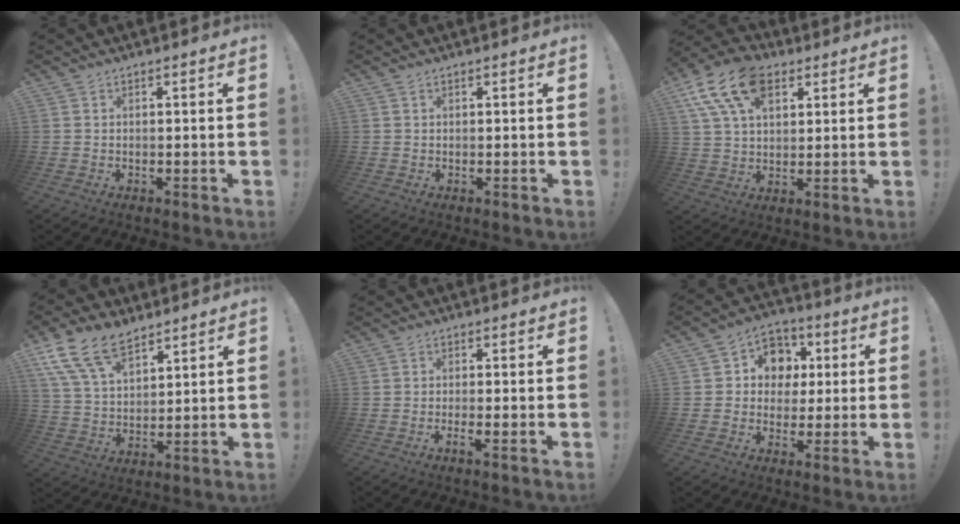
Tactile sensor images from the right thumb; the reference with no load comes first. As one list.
[{"total": 0.0}, {"total": 16.3, "force": [7.6, 10.3, 10.1], "torque": [-0.196, -0.021, 0.142]}, {"total": 14.4, "force": [9.8, 7.6, 7.3], "torque": [-0.154, -0.042, 0.187]}, {"total": 2.4, "force": [-0.6, -0.3, 2.3], "torque": [-0.039, -0.008, -0.010]}, {"total": 9.6, "force": [1.5, 9.1, 2.9], "torque": [-0.037, -0.002, 0.035]}]